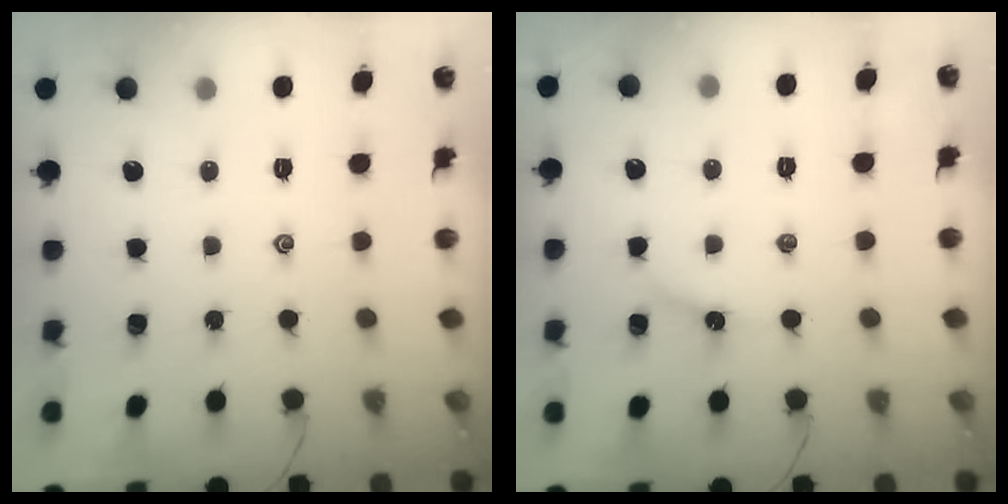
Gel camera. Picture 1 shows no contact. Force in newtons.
{"total": 4.1, "press": 4.1, "slide": 0.4}